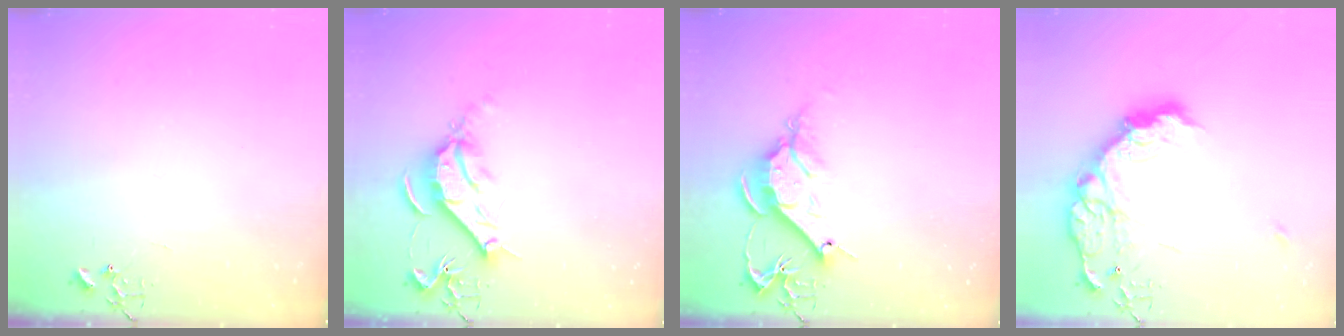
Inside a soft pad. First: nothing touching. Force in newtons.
{"total": 9.8, "press": 9.8, "slide": 0.5}
{"total": 11.9, "press": 11.8, "slide": 1.2}
{"total": 17.6, "press": 17.6, "slide": 1.3}